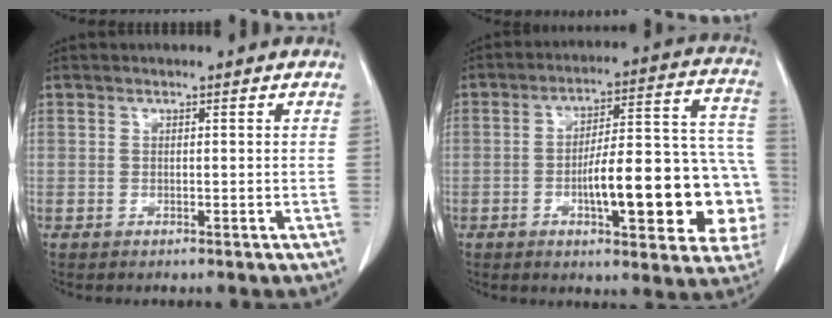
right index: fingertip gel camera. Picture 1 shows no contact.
{"total": 20.7, "force": [-5.1, 5.1, 19.4], "torque": [-0.184, 0.043, -0.056]}